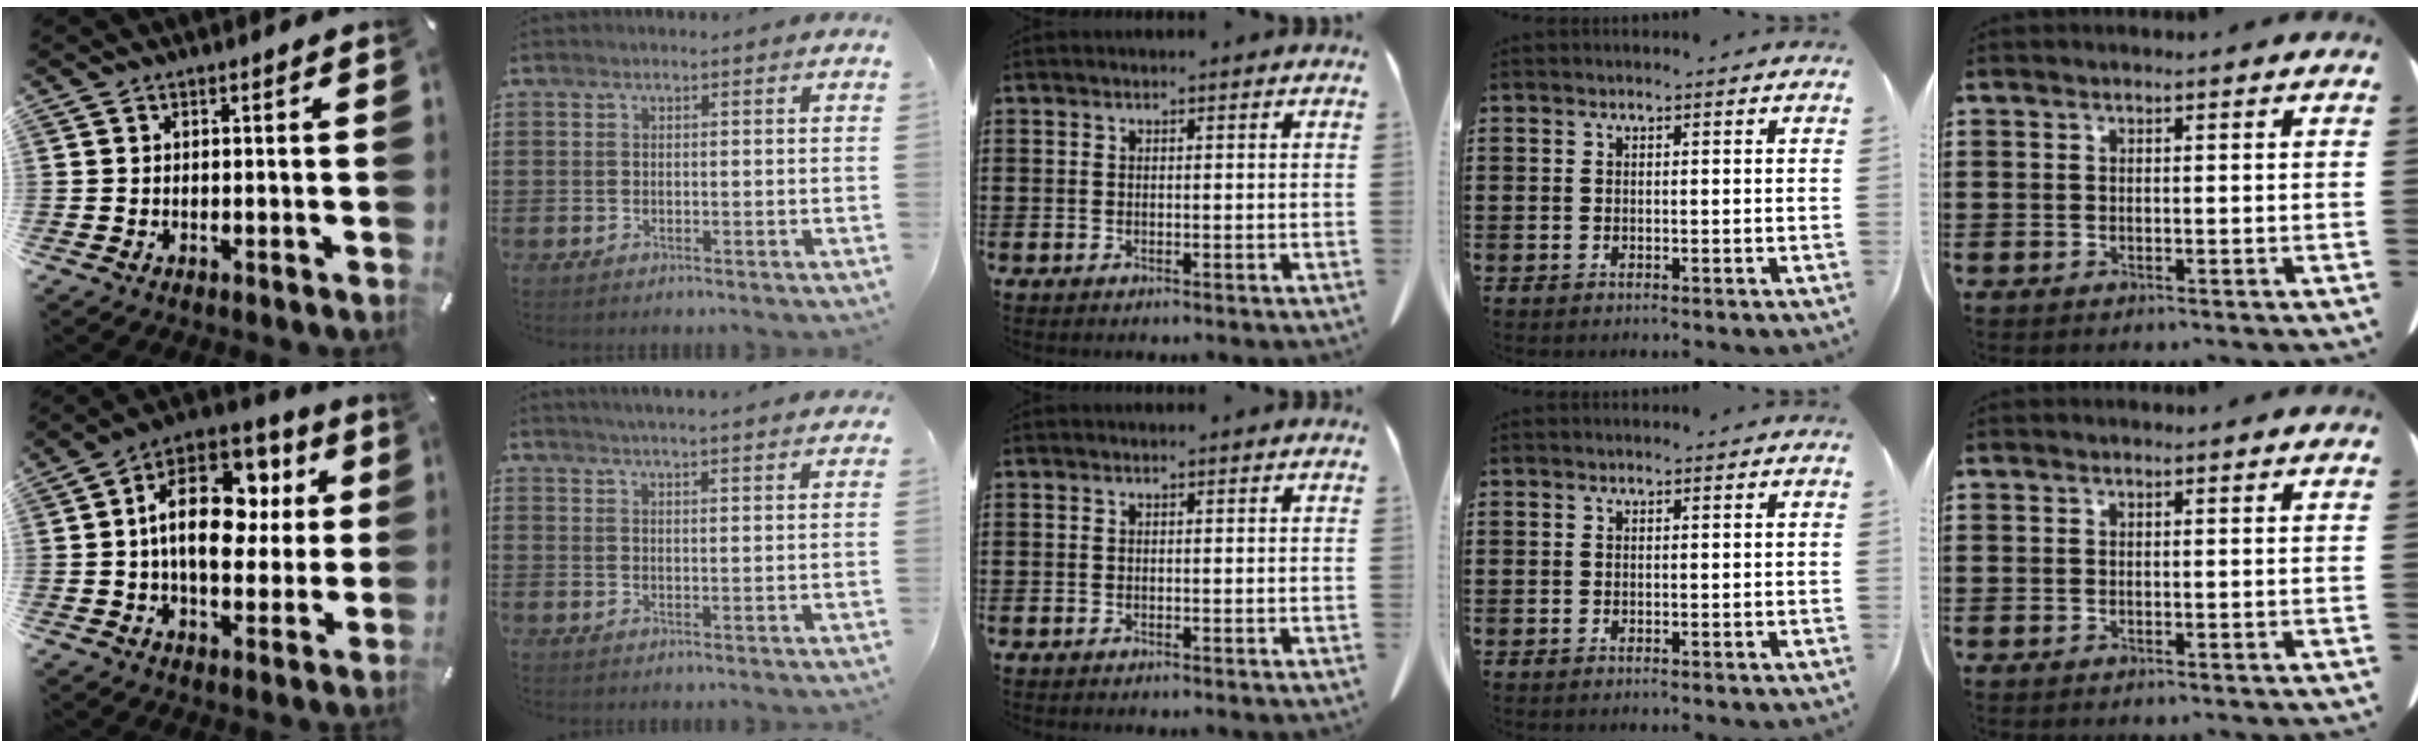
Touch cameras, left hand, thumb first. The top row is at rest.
{"thumb": {"total": 19.4, "force": [3.7, 12.7, 14.2], "torque": [-0.233, -0.007, 0.067]}, "index": {"total": 3.3, "force": [3.2, -0.7, 0.5], "torque": [-0.019, -0.013, 0.057]}}